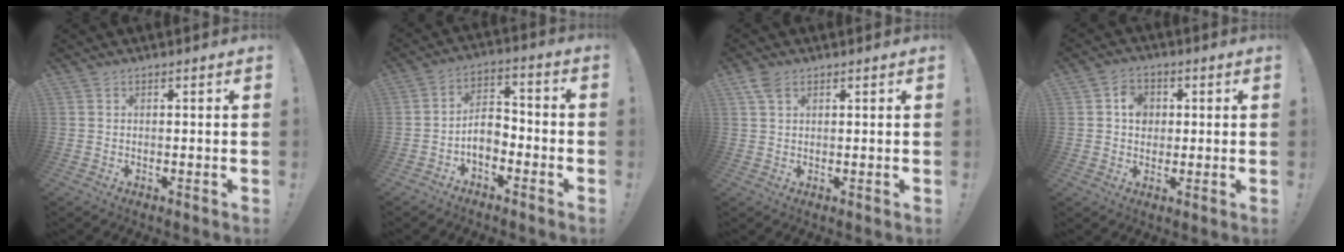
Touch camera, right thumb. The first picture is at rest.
{"total": 6.8, "force": [-3.2, 4.6, 3.8], "torque": [-0.068, 0.011, -0.058]}
{"total": 3.8, "force": [2.0, 2.1, 2.4], "torque": [-0.047, 0.000, 0.039]}
{"total": 5.6, "force": [1.0, 5.0, 2.3], "torque": [-0.023, 0.002, 0.014]}